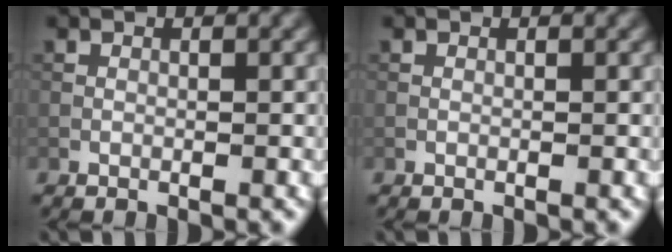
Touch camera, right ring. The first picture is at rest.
{"total": 0.0}